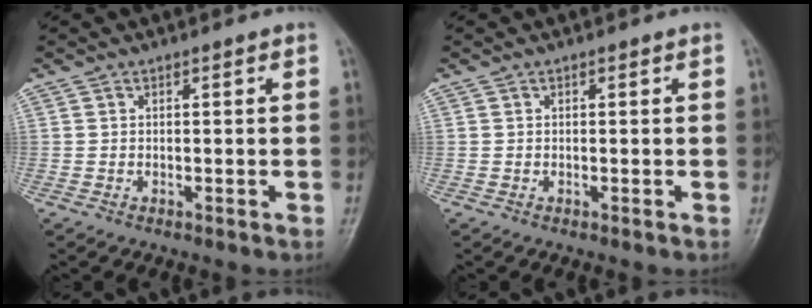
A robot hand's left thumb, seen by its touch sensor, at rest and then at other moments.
{"total": 0.0}